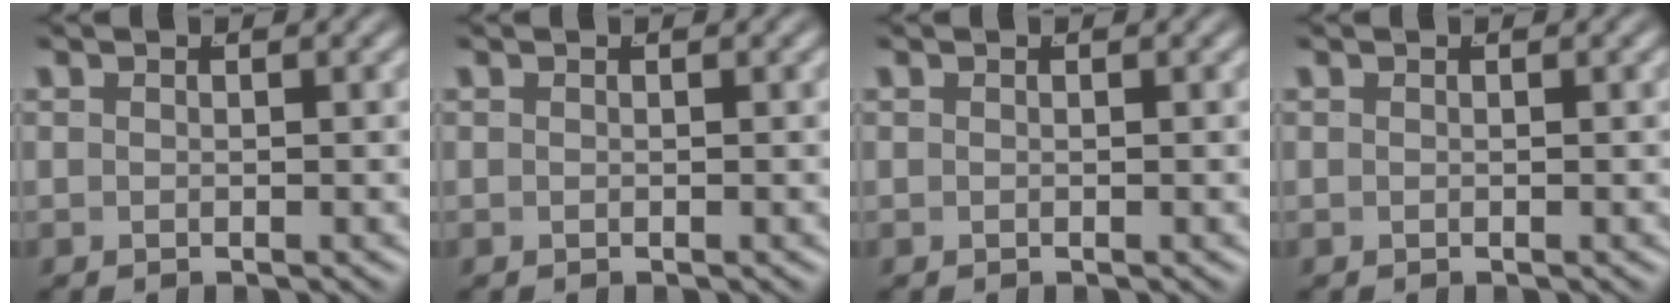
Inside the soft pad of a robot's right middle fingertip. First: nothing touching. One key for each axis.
{"total": 0.0}
{"total": 0.0}
{"total": 0.0}